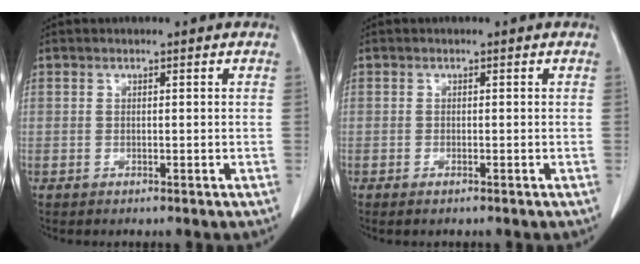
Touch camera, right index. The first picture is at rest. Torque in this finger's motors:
{"motor_torque": [0.06, -0.01, 0.06, 0.02]}